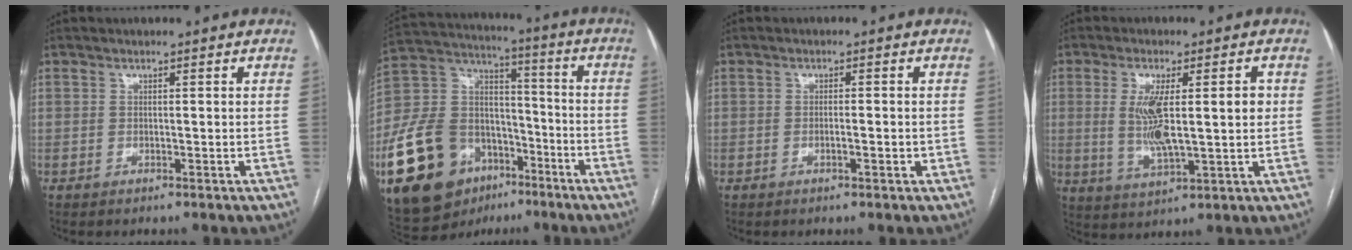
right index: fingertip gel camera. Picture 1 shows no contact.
{"total": 20.4, "force": [-10.1, 13.5, 11.6], "torque": [-0.234, 0.048, -0.168]}
{"total": 1.8, "force": [-0.6, 0.3, 1.6], "torque": [-0.029, 0.001, -0.010]}
{"total": 9.6, "force": [0.9, 2.4, 9.3], "torque": [-0.171, 0.006, 0.020]}